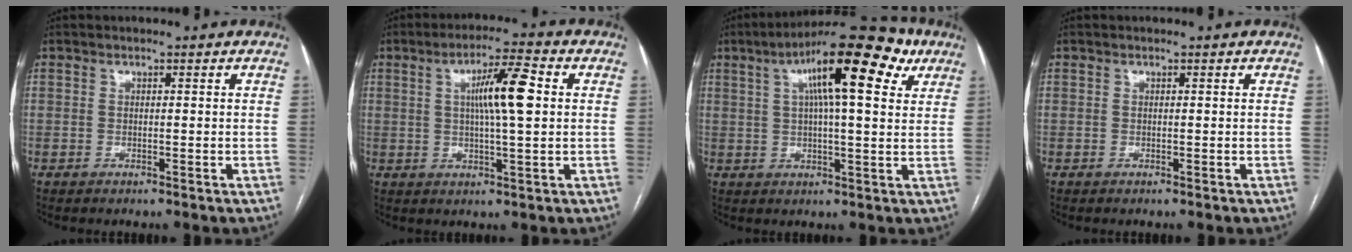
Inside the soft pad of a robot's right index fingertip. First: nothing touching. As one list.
[{"total": 8.7, "force": [1.6, 0.6, 8.6], "torque": [-0.147, 0.009, 0.025]}, {"total": 16.4, "force": [7.3, 3.3, 14.2], "torque": [-0.224, 0.041, 0.107]}, {"total": 0.0}]